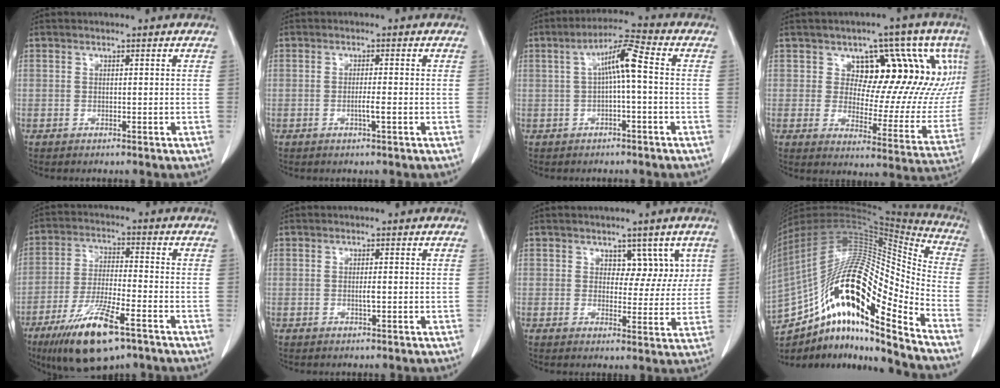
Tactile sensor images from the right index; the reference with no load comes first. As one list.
[{"total": 1.8, "force": [-0.5, -0.2, 1.7], "torque": [-0.032, 0.000, -0.008]}, {"total": 6.4, "force": [0.3, 0.5, 6.3], "torque": [-0.110, 0.024, 0.004]}, {"total": 18.3, "force": [7.0, 8.9, 14.4], "torque": [-0.163, 0.014, 0.094]}, {"total": 13.2, "force": [-7.9, 2.6, 10.2], "torque": [-0.198, -0.027, -0.135]}, {"total": 0.9, "force": [-0.1, 0.0, 0.9], "torque": [-0.019, 0.000, 0.000]}, {"total": 5.1, "force": [2.5, 3.3, 3.0], "torque": [-0.017, 0.006, 0.033]}, {"total": 28.3, "force": [-15.5, 5.8, 22.9], "torque": [-0.411, 0.015, -0.268]}]